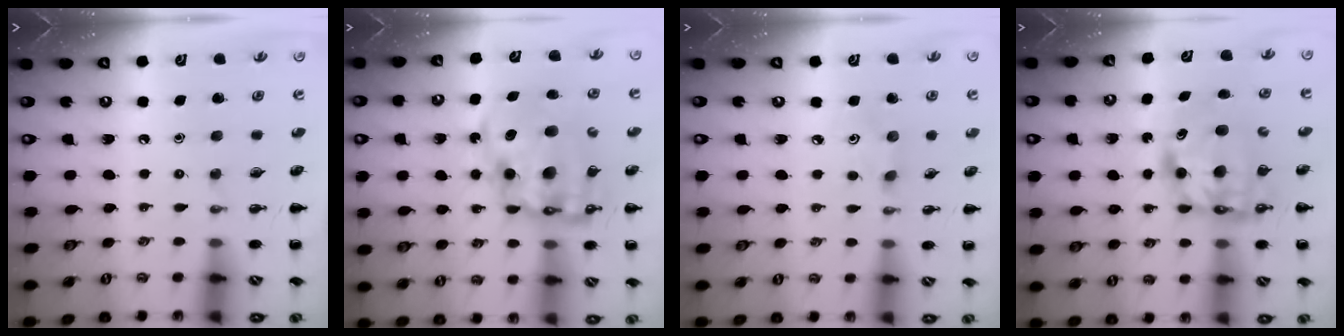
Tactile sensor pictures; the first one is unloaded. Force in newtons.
{"total": 14.3, "press": 13.8, "slide": 3.4}
{"total": 2.4, "press": 2.3, "slide": 0.7}
{"total": 9.5, "press": 9.4, "slide": 1.7}